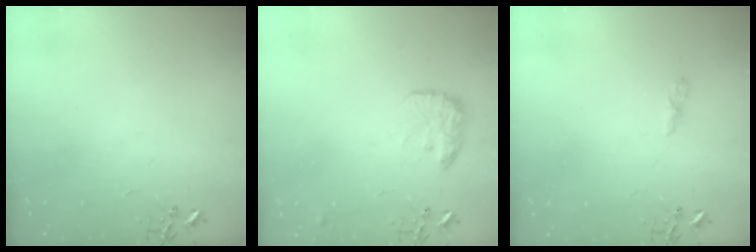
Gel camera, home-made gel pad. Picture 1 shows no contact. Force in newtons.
{"total": 13.1, "press": 13.0, "slide": 0.7}
{"total": 4.8, "press": 4.7, "slide": 0.6}